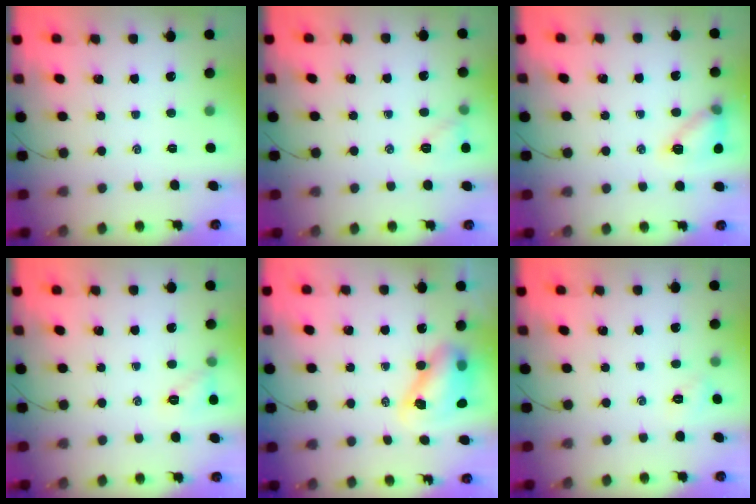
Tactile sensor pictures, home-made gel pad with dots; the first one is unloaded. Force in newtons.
{"total": 6.5, "press": 6.4, "slide": 1.1}
{"total": 11.6, "press": 11.4, "slide": 2.2}
{"total": 6.2, "press": 6.0, "slide": 1.7}
{"total": 9.1, "press": 8.7, "slide": 2.6}
{"total": 2.0, "press": 1.9, "slide": 0.6}